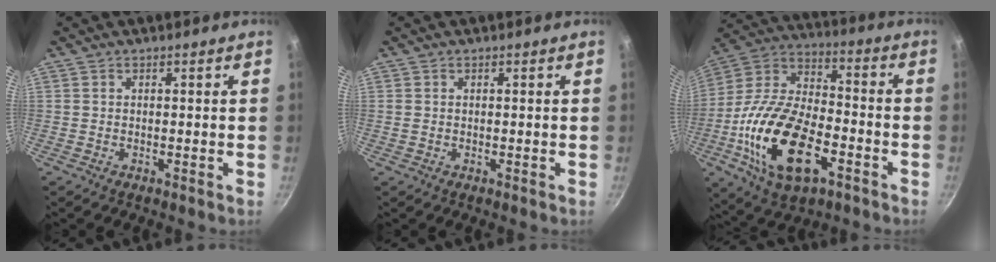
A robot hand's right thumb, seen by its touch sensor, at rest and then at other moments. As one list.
[{"total": 0.6, "force": [0.1, 0.5, 0.3], "torque": [-0.005, 0.002, 0.002]}, {"total": 24.1, "force": [-8.1, 12.8, 18.8], "torque": [-0.348, 0.029, -0.154]}]